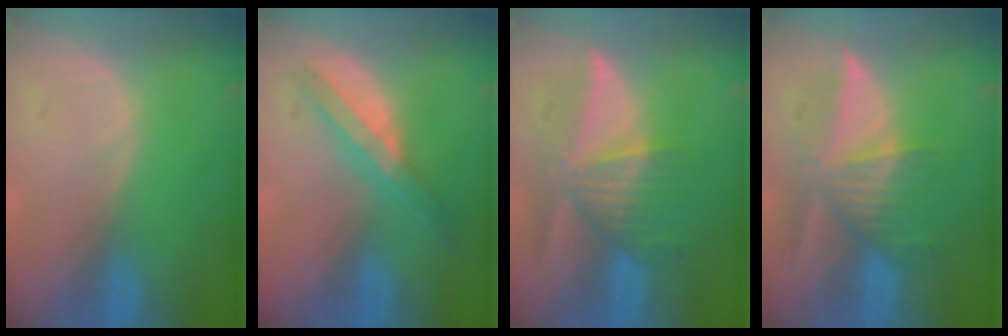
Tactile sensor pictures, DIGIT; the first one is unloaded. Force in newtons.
{"total": 6.0, "press": 5.4, "slide": 2.7}
{"total": 8.2, "press": 7.8, "slide": 2.5}
{"total": 7.7, "press": 7.5, "slide": 1.8}